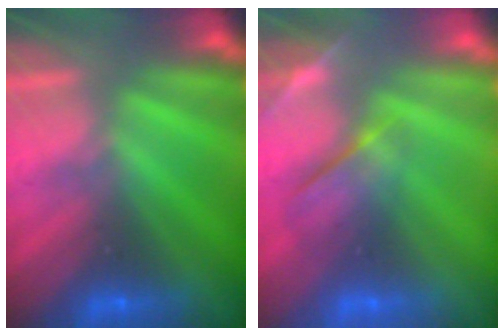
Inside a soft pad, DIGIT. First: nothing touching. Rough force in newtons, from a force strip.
{"total": 4.1}